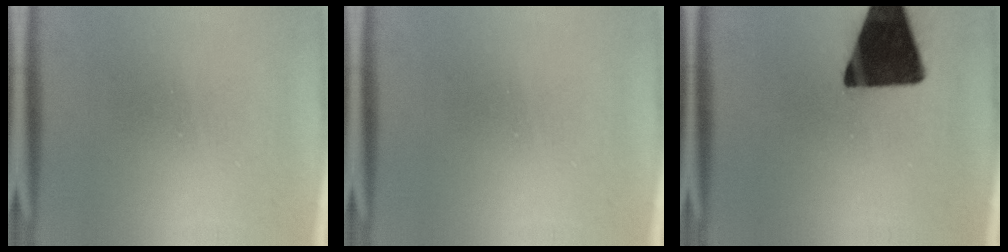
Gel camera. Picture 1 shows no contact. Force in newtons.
{"total": 0.0}
{"total": 19.0}